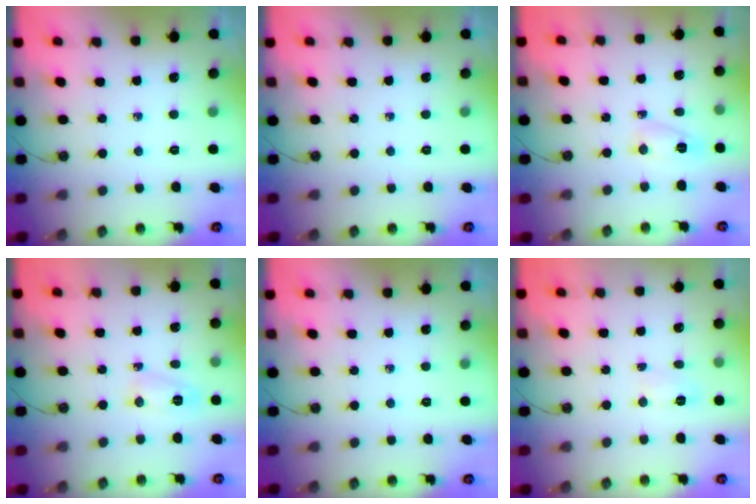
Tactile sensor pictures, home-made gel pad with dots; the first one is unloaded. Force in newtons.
{"total": 0.0}
{"total": 3.2, "press": 3.1, "slide": 0.3}
{"total": 3.5, "press": 3.4, "slide": 1.0}
{"total": 0.0}
{"total": 3.7, "press": 3.7, "slide": 0.4}